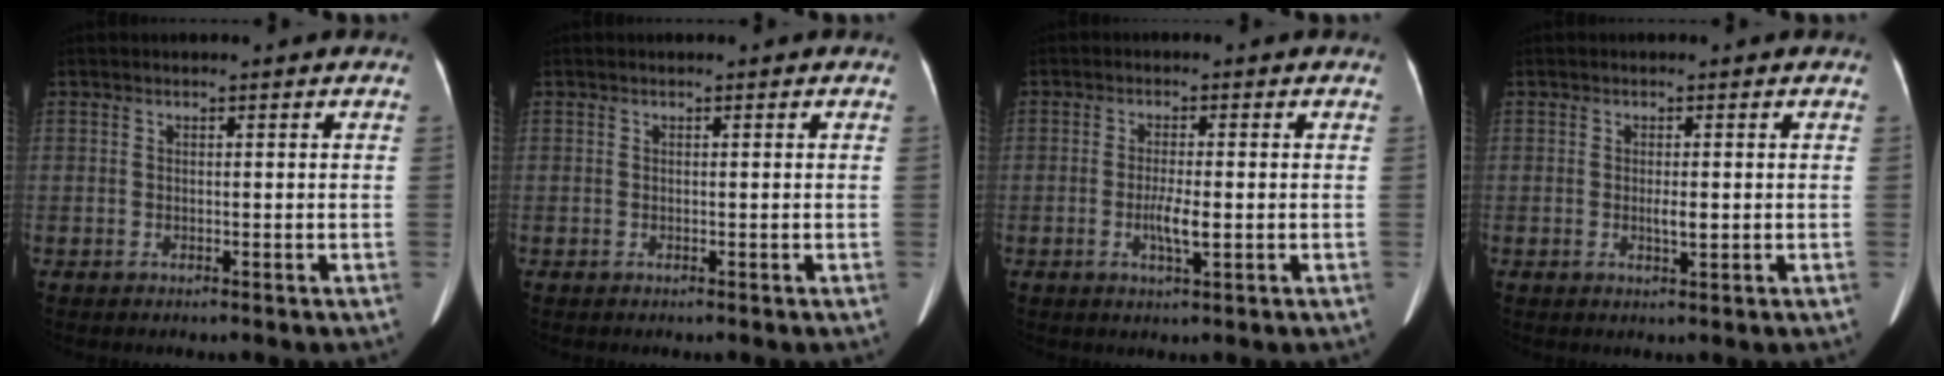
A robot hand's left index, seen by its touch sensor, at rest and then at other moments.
{"total": 0.0}
{"total": 3.4, "force": [-0.7, 0.4, 3.3], "torque": [-0.066, -0.004, -0.011]}
{"total": 1.7, "force": [-0.1, 0.4, 1.6], "torque": [-0.031, -0.001, -0.001]}